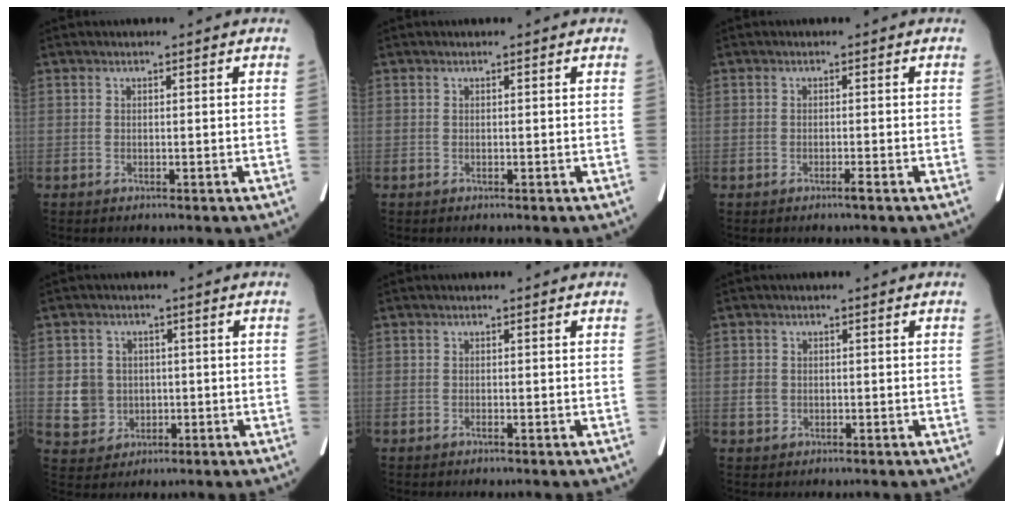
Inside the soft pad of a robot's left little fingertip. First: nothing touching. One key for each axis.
{"total": 0.0}
{"total": 0.8, "fx": -0.6, "fy": 0.0, "fz": 0.5, "tx": -0.010, "ty": 0.000, "tz": -0.010}
{"total": 5.5, "fx": -0.2, "fy": 5.4, "fz": 1.0, "tx": -0.024, "ty": 0.012, "tz": 0.009}
{"total": 0.0}
{"total": 1.8, "fx": -0.2, "fy": 1.7, "fz": 0.7, "tx": -0.022, "ty": 0.003, "tz": 0.003}